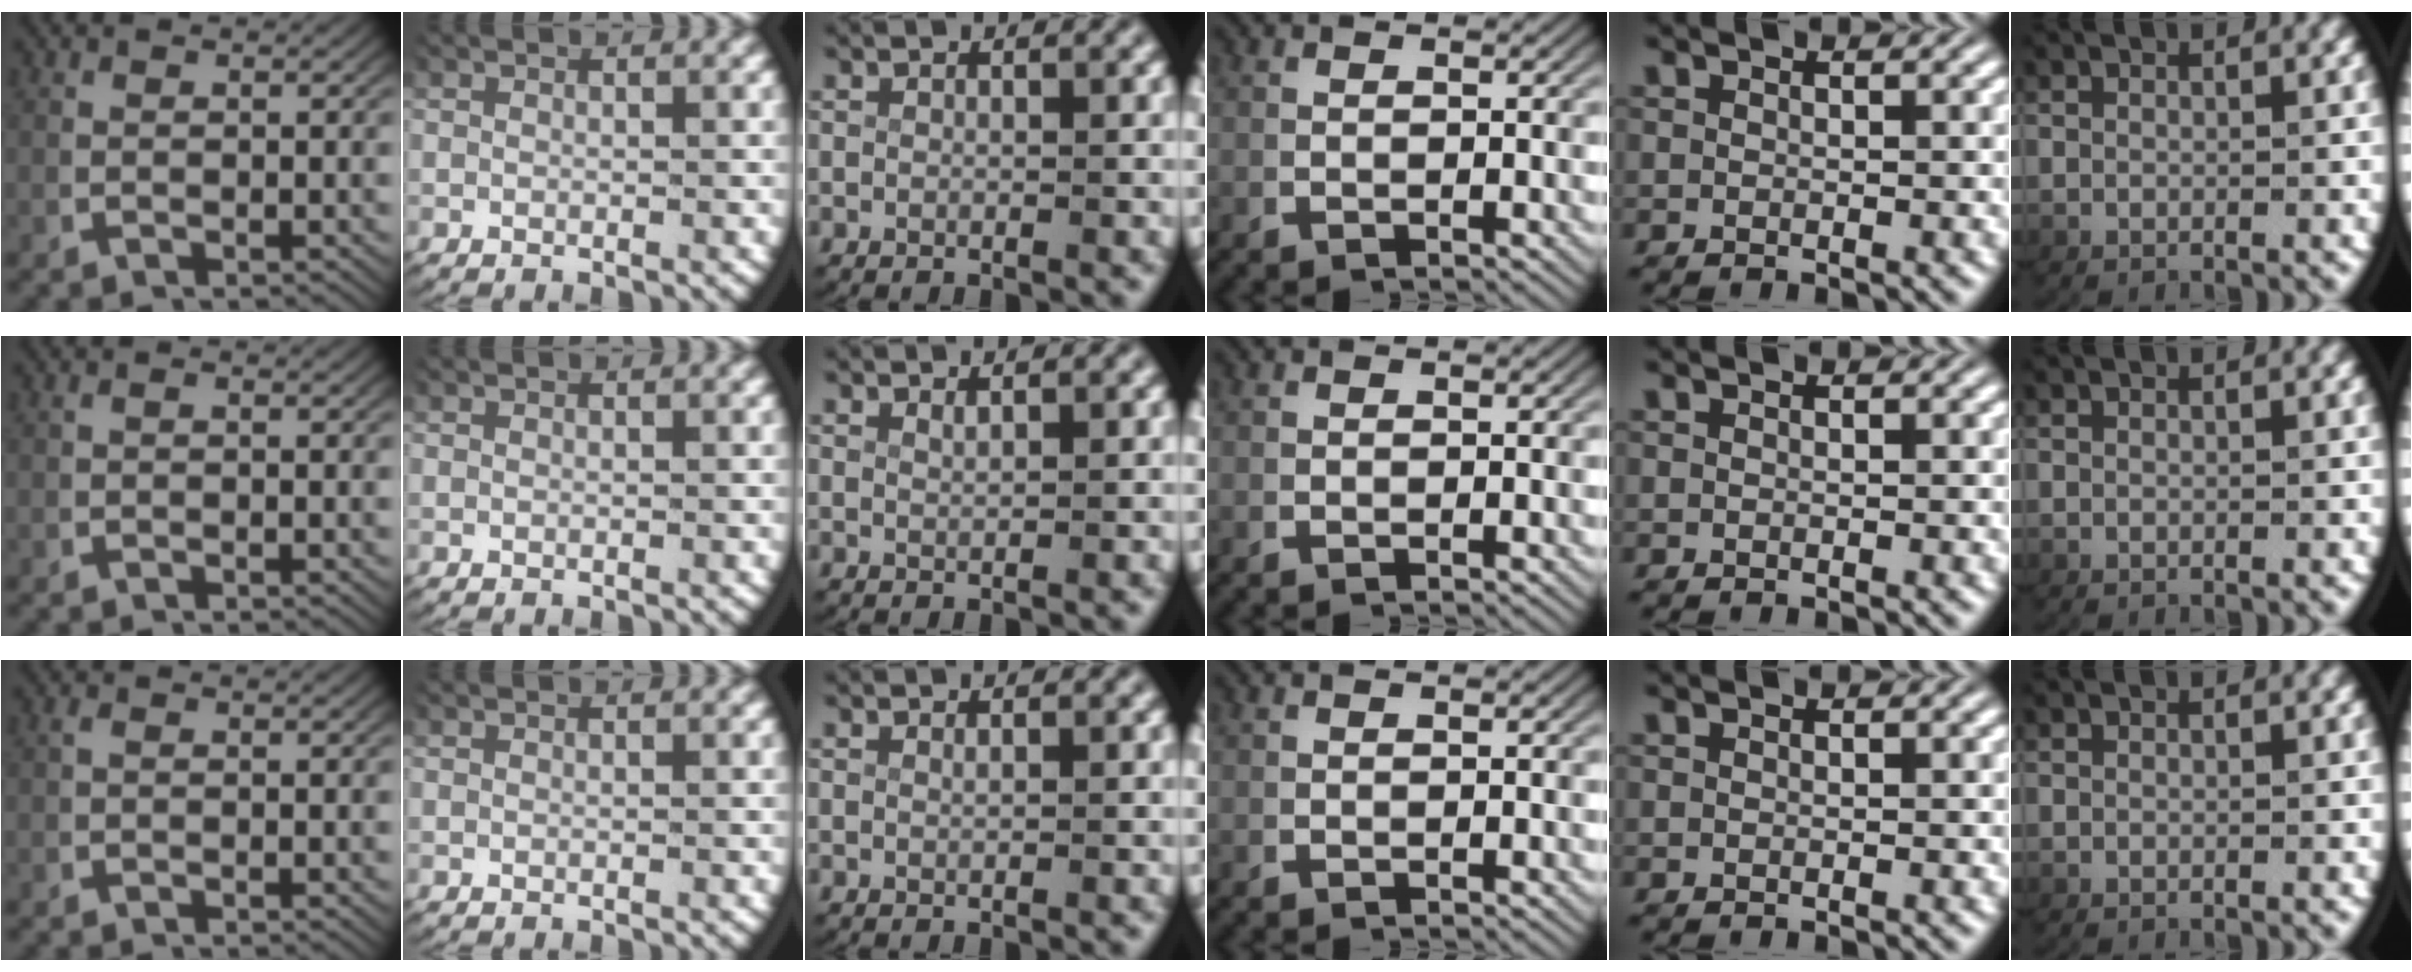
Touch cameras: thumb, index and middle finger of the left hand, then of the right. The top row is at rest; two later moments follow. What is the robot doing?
{"motion": "lift_and_place", "object": "paper"}